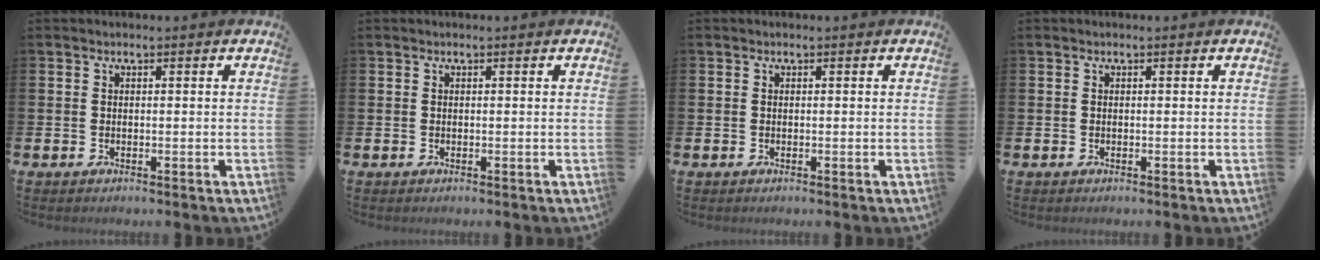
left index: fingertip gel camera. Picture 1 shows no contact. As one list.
[{"total": 0.0}, {"total": 0.0}, {"total": 0.0}]